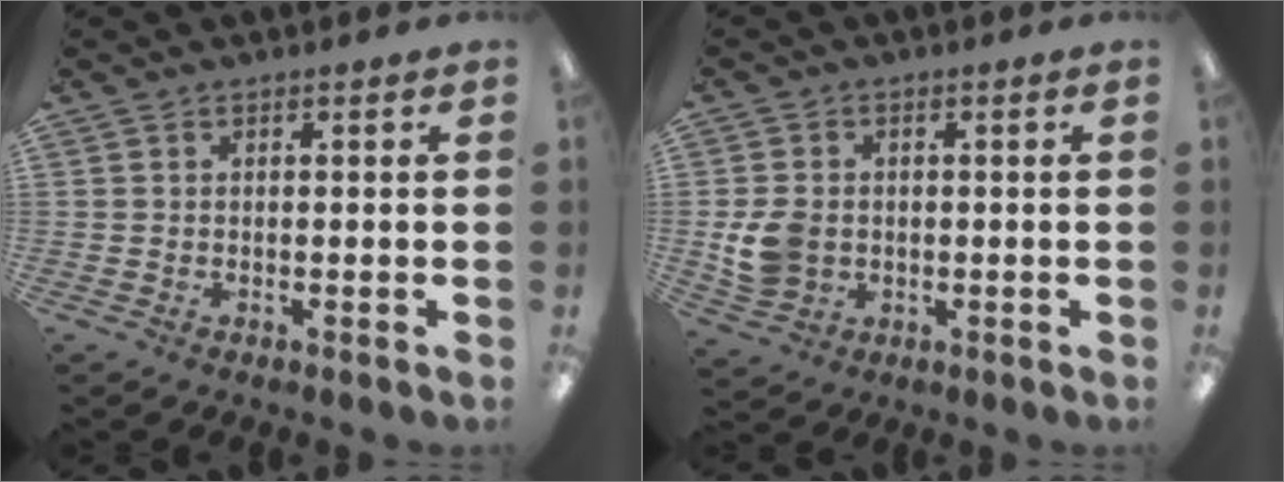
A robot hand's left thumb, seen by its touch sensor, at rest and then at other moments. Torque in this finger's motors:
{"motor_torque": [-0.54, 0.82, 0.44, -0.50, 0.05]}